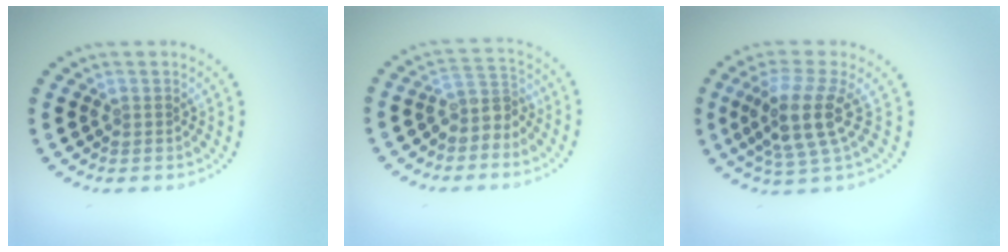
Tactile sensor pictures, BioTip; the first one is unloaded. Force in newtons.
{"total": 2.6, "press": 2.0, "slide": 1.6}
{"total": 4.4, "press": 3.3, "slide": 2.9}